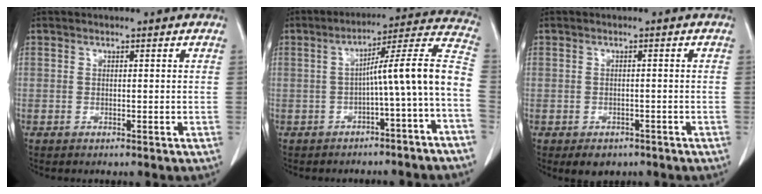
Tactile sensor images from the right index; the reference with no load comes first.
{"total": 11.3, "force": [-3.3, -0.7, 10.8], "torque": [-0.141, 0.039, -0.049]}
{"total": 3.3, "force": [-2.2, 2.1, 1.1], "torque": [-0.009, 0.001, -0.021]}